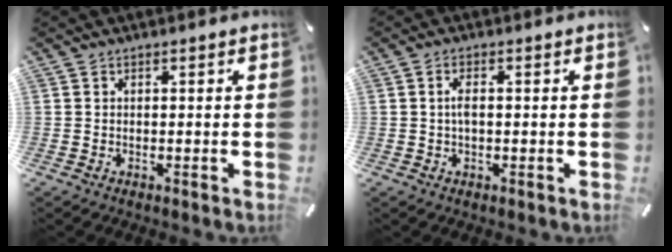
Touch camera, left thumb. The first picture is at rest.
{"total": 2.4, "force": [0.0, 1.1, 2.2], "torque": [-0.042, 0.002, -0.001]}